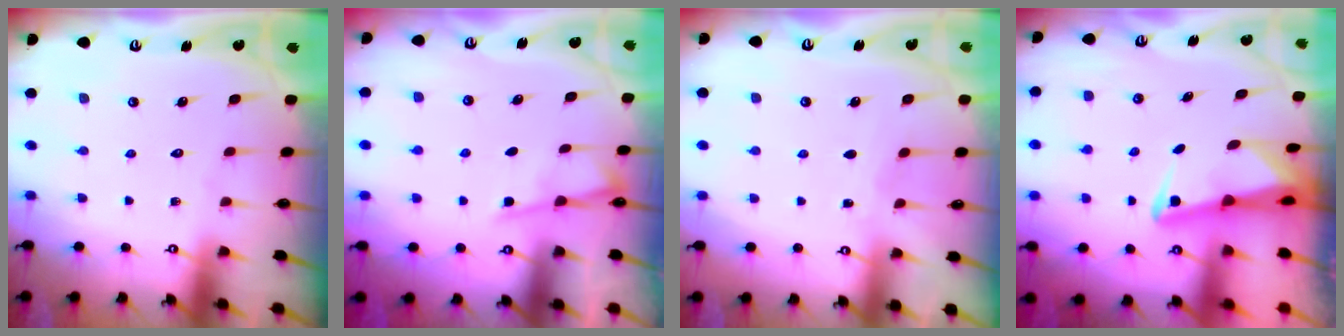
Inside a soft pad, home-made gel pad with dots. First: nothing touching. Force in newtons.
{"total": 4.2, "press": 4.2, "slide": 0.6}
{"total": 3.5, "press": 3.5, "slide": 0.4}
{"total": 2.7, "press": 2.6, "slide": 0.6}